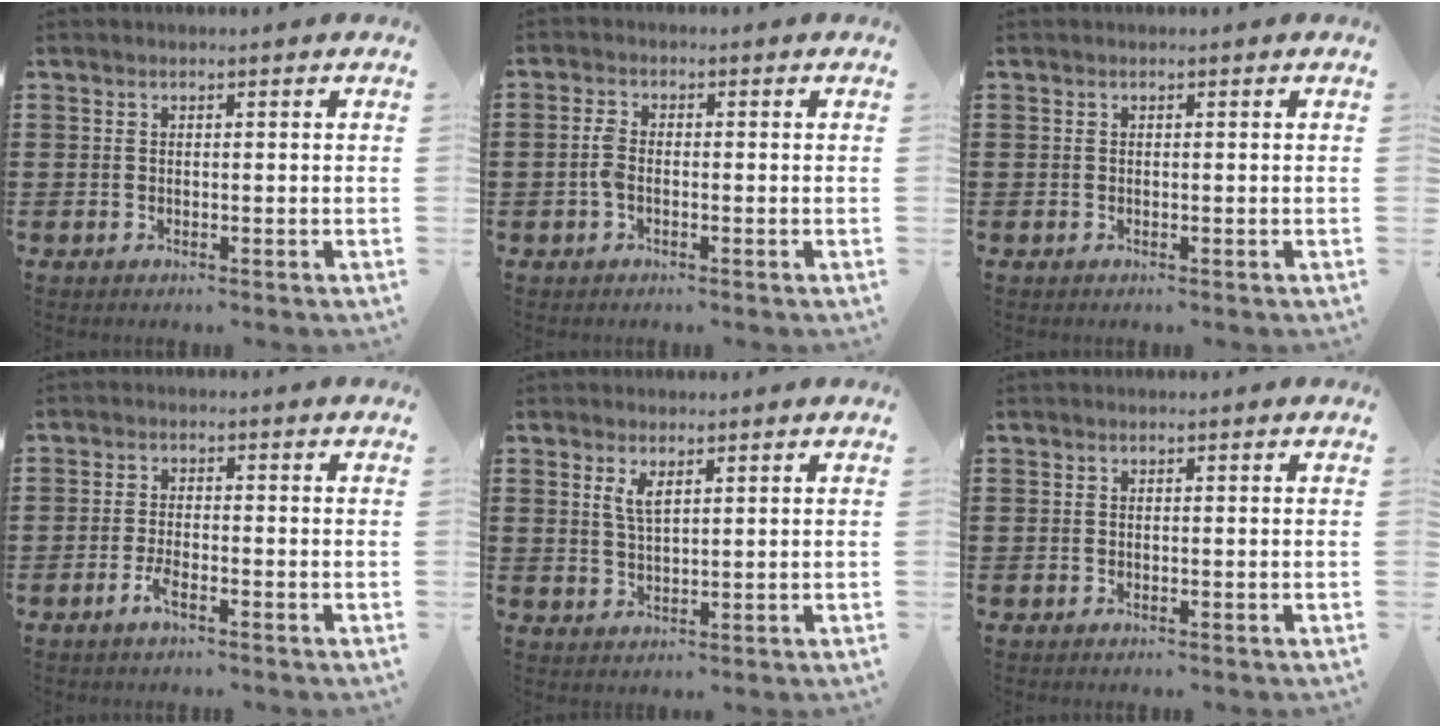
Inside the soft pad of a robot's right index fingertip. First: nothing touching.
{"total": 2.4, "force": [-0.7, 1.2, 2.0], "torque": [-0.053, -0.002, -0.017]}
{"total": 0.0}
{"total": 2.8, "force": [-1.8, 0.6, 2.0], "torque": [-0.050, -0.002, -0.038]}
{"total": 2.8, "force": [1.5, 1.1, 2.1], "torque": [-0.046, 0.004, 0.026]}
{"total": 0.0}